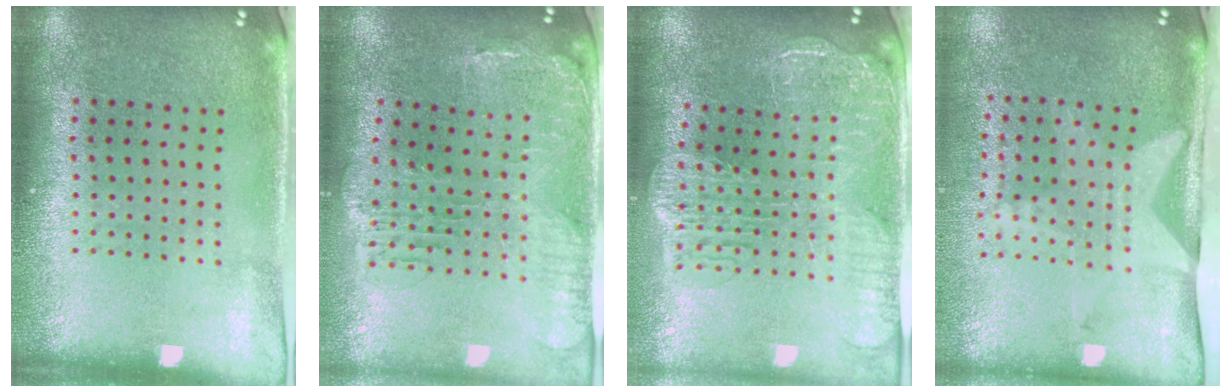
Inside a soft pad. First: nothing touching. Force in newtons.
{"total": 1.4, "press": 1.4, "slide": 0.4}
{"total": 2.8, "press": 2.4, "slide": 1.6}
{"total": 2.0, "press": 1.5, "slide": 1.4}